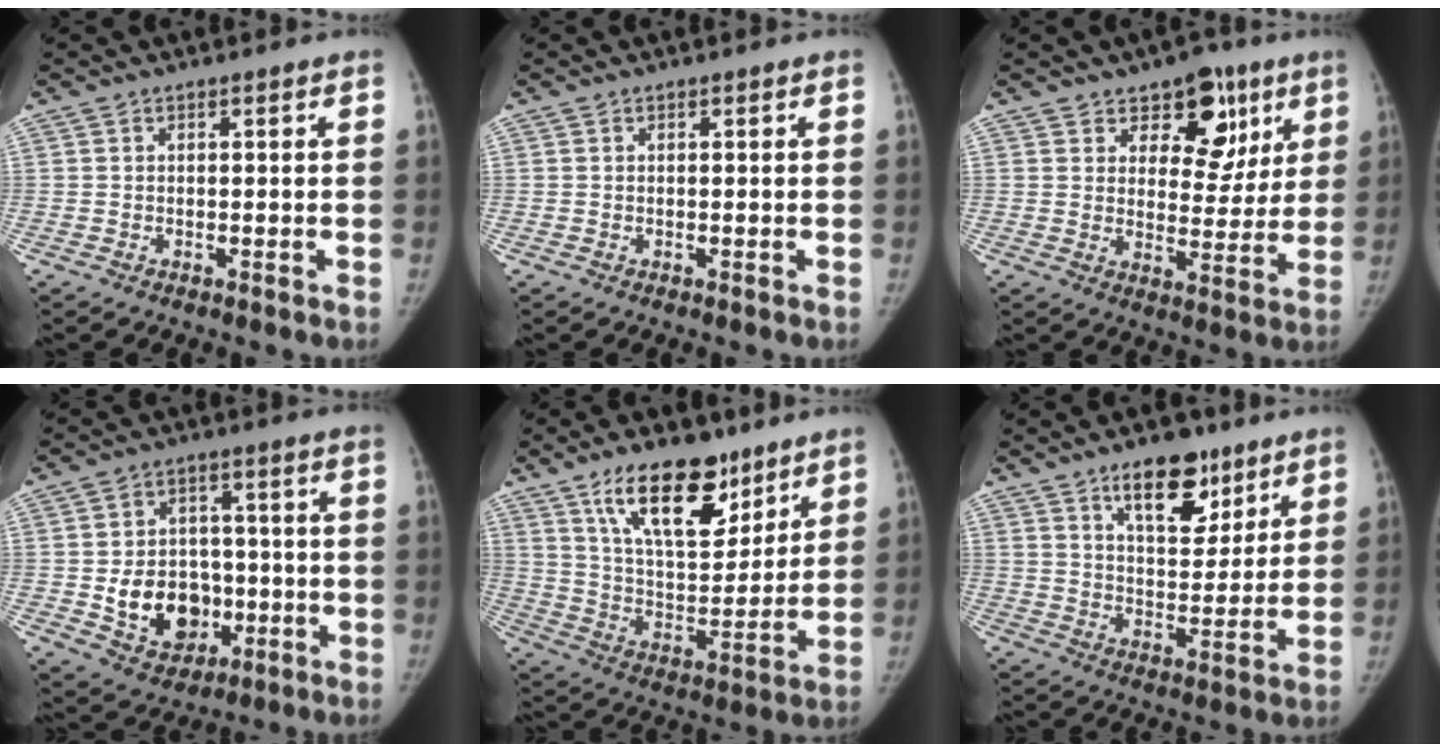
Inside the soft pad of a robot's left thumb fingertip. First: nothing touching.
{"total": 0.0}
{"total": 11.5, "force": [6.2, 7.3, 6.3], "torque": [-0.033, -0.027, 0.088]}
{"total": 13.2, "force": [-2.7, 10.3, 7.8], "torque": [-0.082, 0.014, -0.029]}
{"total": 18.1, "force": [11.4, 8.4, 11.4], "torque": [-0.138, -0.064, 0.199]}
{"total": 12.8, "force": [7.9, 6.2, 7.9], "torque": [-0.082, -0.045, 0.126]}